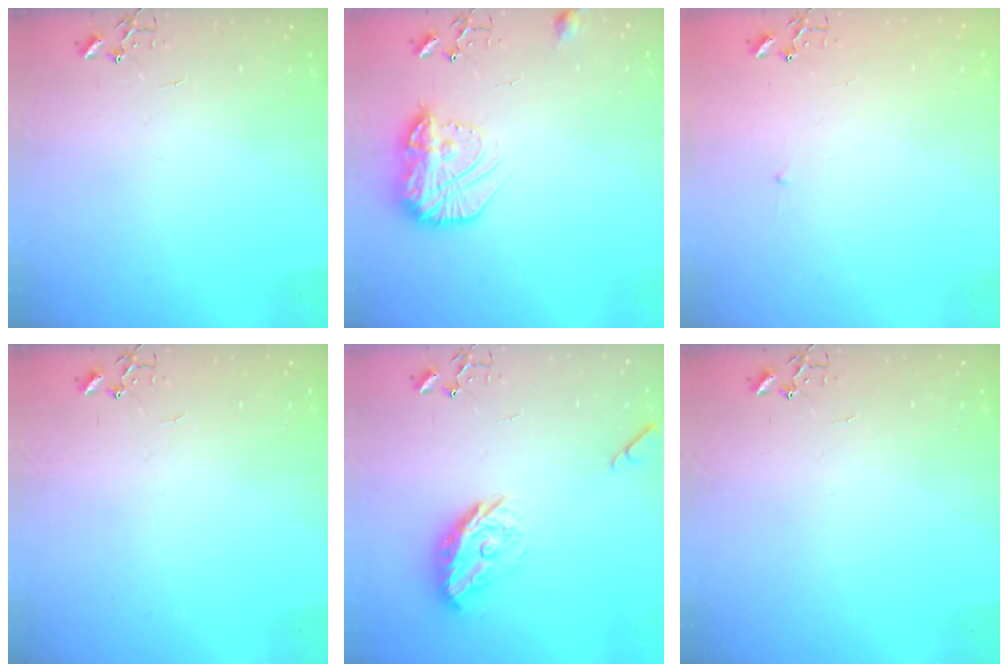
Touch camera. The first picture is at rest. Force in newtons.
{"total": 15.3, "press": 15.2, "slide": 1.0}
{"total": 2.3, "press": 2.3, "slide": 0.3}
{"total": 0.0}
{"total": 13.5, "press": 13.4, "slide": 0.7}
{"total": 0.0}